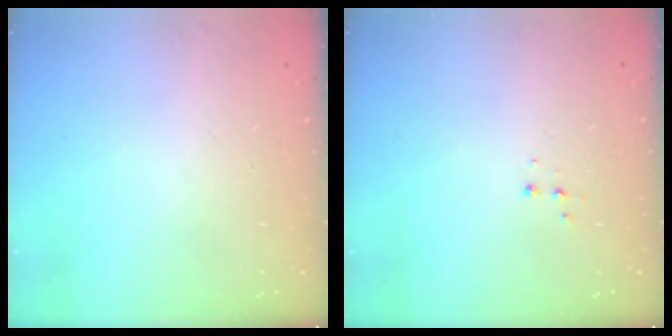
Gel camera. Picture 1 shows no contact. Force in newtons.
{"total": 3.3, "press": 3.3, "slide": 0.5}